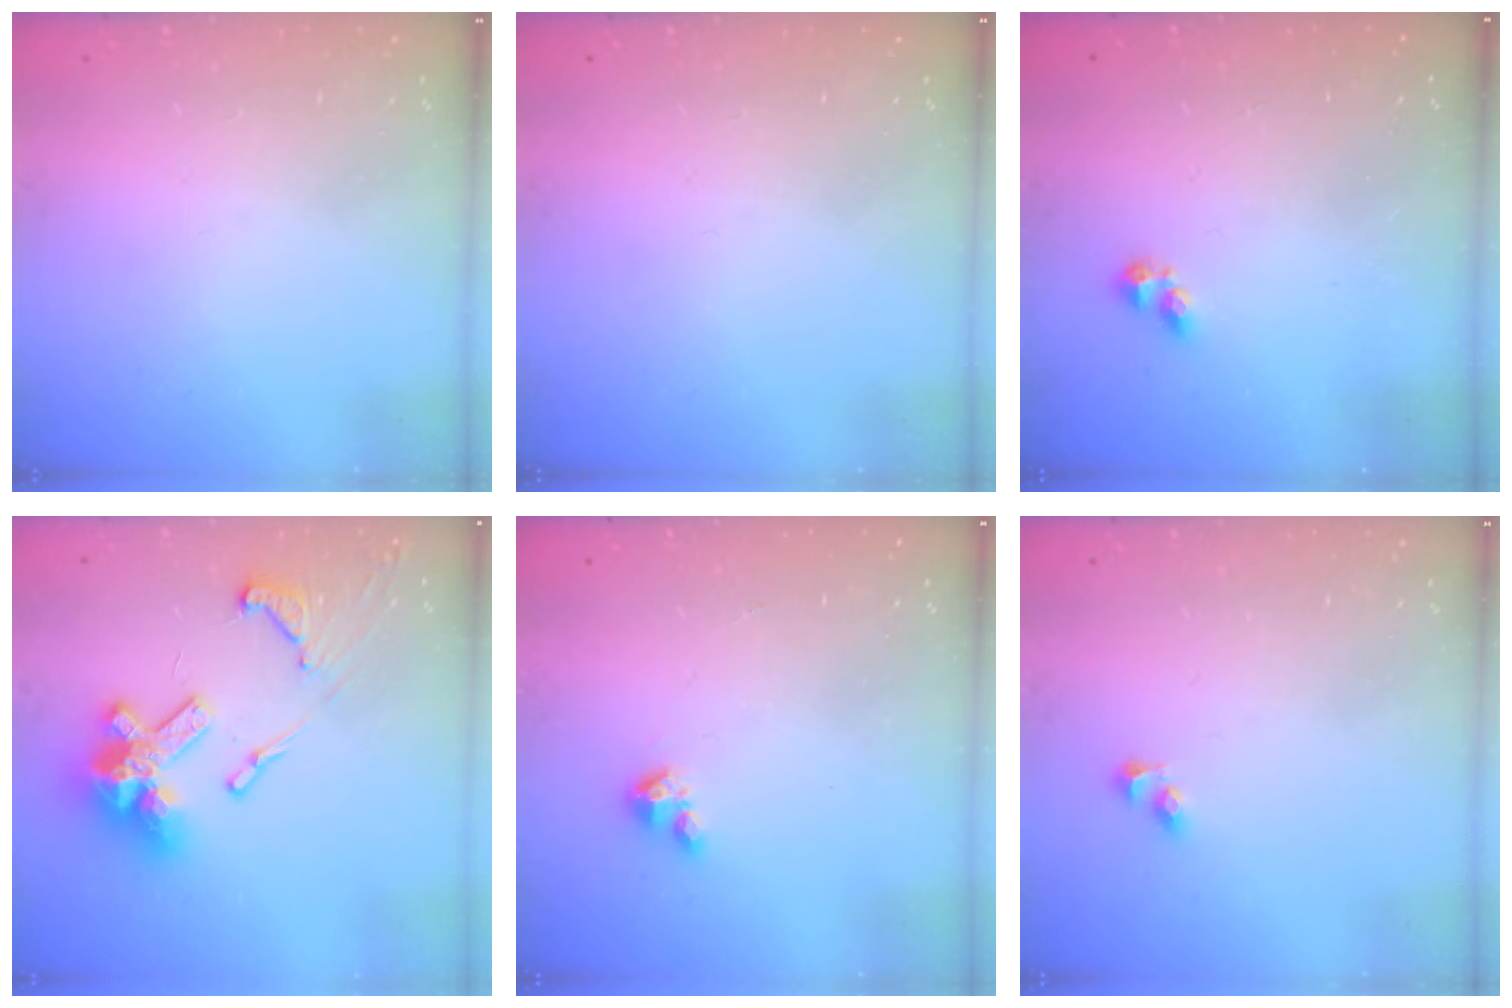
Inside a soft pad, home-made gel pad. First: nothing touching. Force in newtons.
{"total": 0.0}
{"total": 2.8, "press": 2.7, "slide": 0.5}
{"total": 18.9, "press": 18.8, "slide": 1.2}
{"total": 2.8, "press": 2.8, "slide": 0.2}
{"total": 2.7, "press": 2.4, "slide": 1.1}